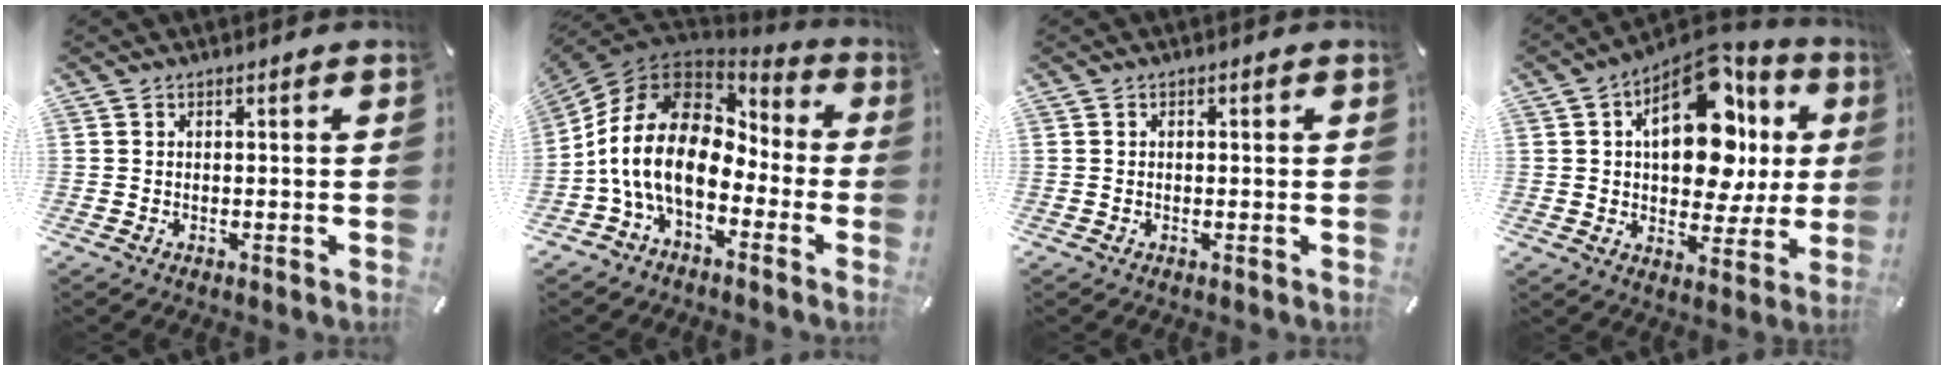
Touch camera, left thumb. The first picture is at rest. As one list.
[{"total": 17.6, "force": [-2.7, 11.7, 12.9], "torque": [-0.276, 0.021, -0.049]}, {"total": 0.7, "force": [-0.2, 0.5, 0.5], "torque": [-0.010, 0.001, -0.004]}, {"total": 21.5, "force": [5.6, 12.8, 16.4], "torque": [-0.238, -0.029, 0.091]}]